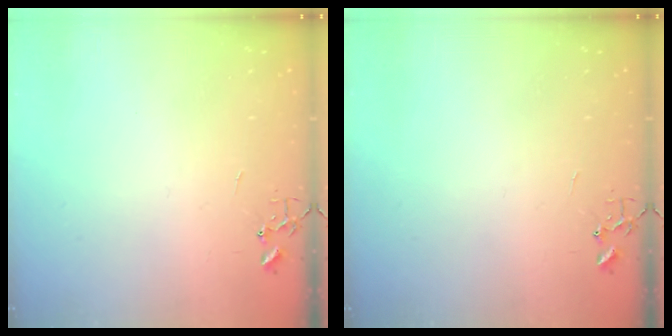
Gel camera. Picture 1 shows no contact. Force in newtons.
{"total": 0.0}